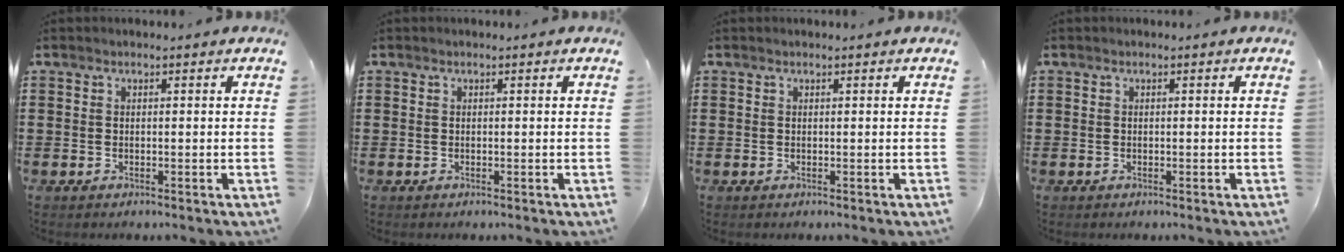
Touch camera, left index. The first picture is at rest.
{"total": 0.0}
{"total": 0.0}
{"total": 0.0}